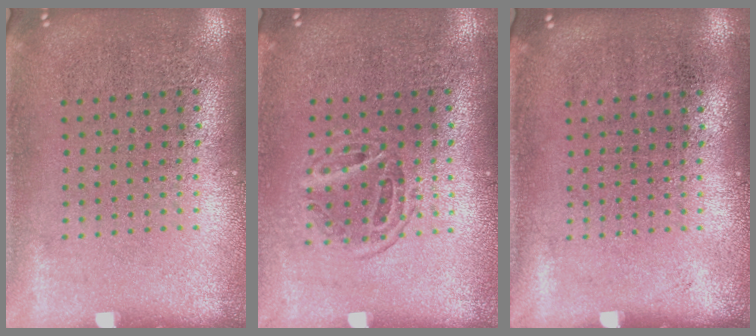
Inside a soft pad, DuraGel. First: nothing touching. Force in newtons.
{"total": 1.3, "press": 1.1, "slide": 0.7}
{"total": 0.0}